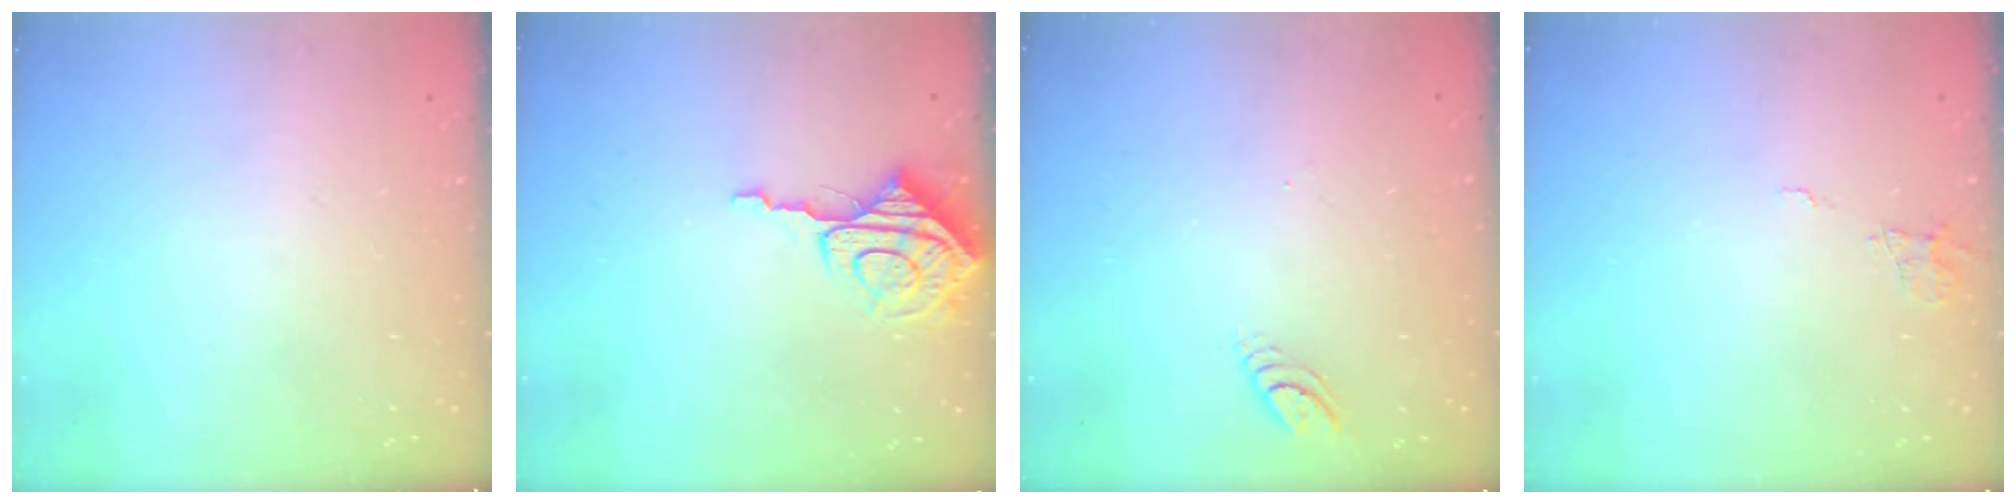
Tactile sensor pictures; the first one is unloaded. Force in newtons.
{"total": 8.8, "press": 8.8, "slide": 0.6}
{"total": 3.9, "press": 3.9, "slide": 0.3}
{"total": 6.2, "press": 6.2, "slide": 0.5}